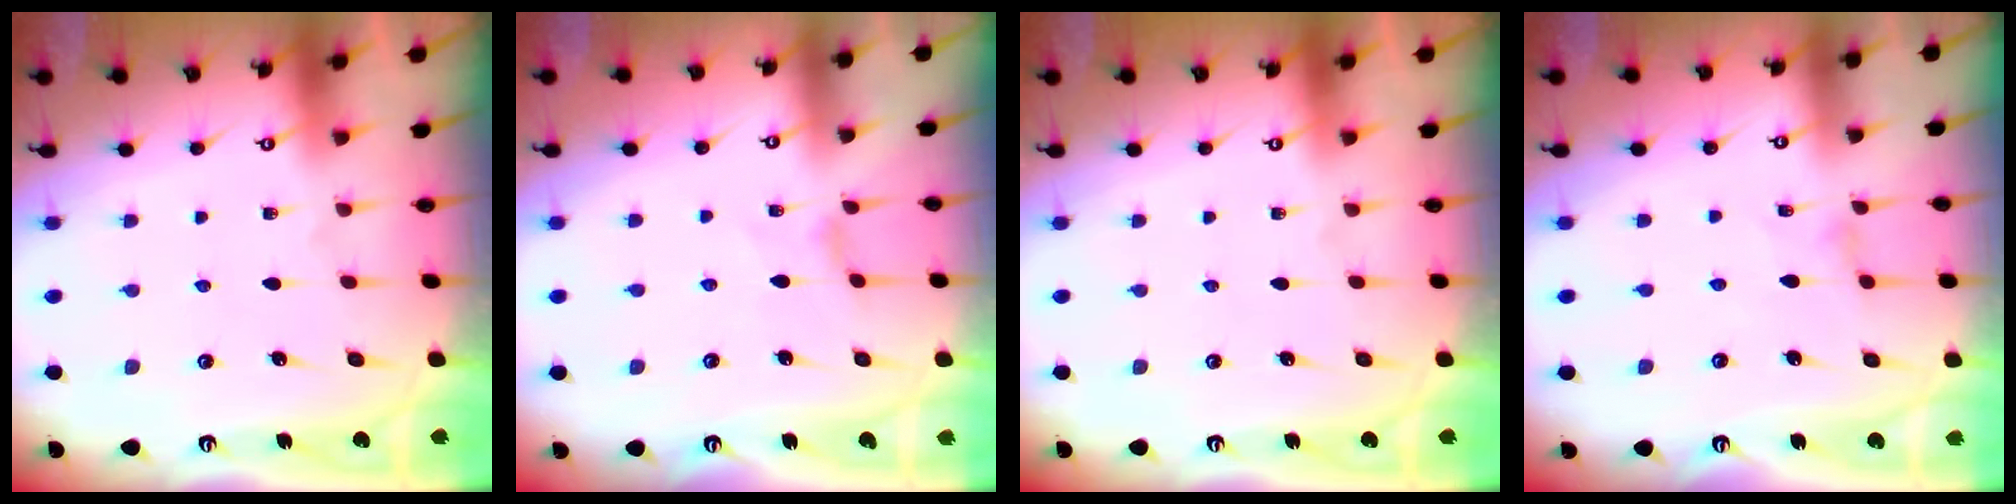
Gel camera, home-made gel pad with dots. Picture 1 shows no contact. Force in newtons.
{"total": 0.9, "press": 0.8, "slide": 0.4}
{"total": 0.0}
{"total": 0.9, "press": 0.9, "slide": 0.3}